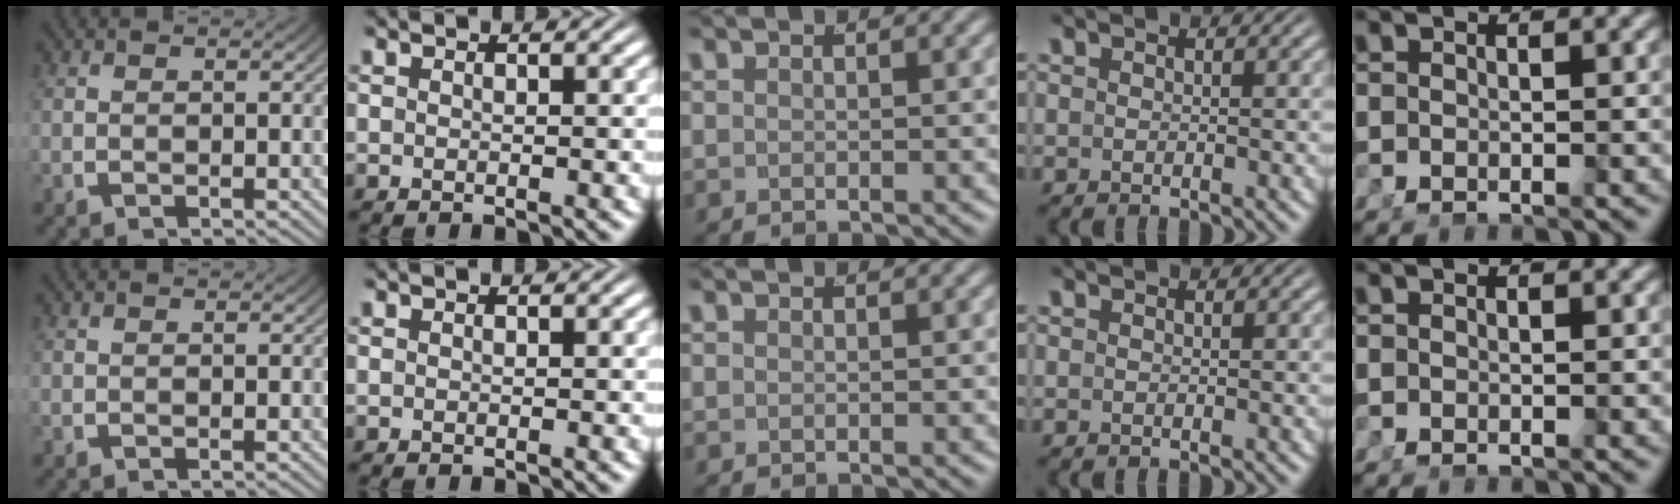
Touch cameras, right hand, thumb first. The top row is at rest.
{}